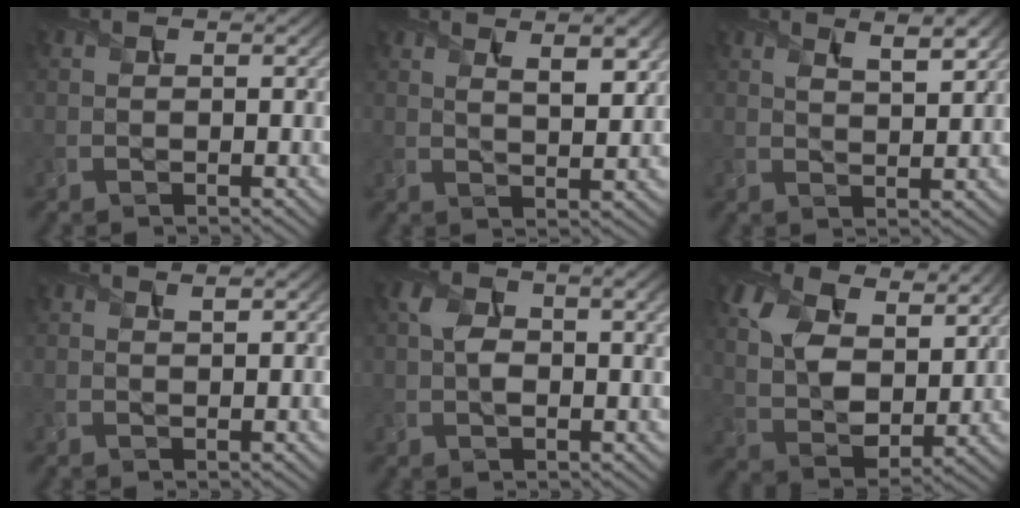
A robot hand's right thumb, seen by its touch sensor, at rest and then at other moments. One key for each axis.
{"total": 5.5, "fx": 3.2, "fy": 1.9, "fz": 4.1, "tx": -0.062, "ty": -0.001, "tz": 0.053}
{"total": 4.4, "fx": 2.8, "fy": 1.3, "fz": 3.1, "tx": -0.054, "ty": -0.002, "tz": 0.053}
{"total": 0.7, "fx": 0.6, "fy": 0.1, "fz": 0.5, "tx": -0.010, "ty": 0.000, "tz": 0.011}
{"total": 6.0, "fx": 1.1, "fy": 3.2, "fz": 5.0, "tx": -0.096, "ty": 0.001, "tz": 0.017}
{"total": 12.6, "fx": 6.7, "fy": 7.1, "fz": 7.9, "tx": -0.194, "ty": 0.000, "tz": 0.113}